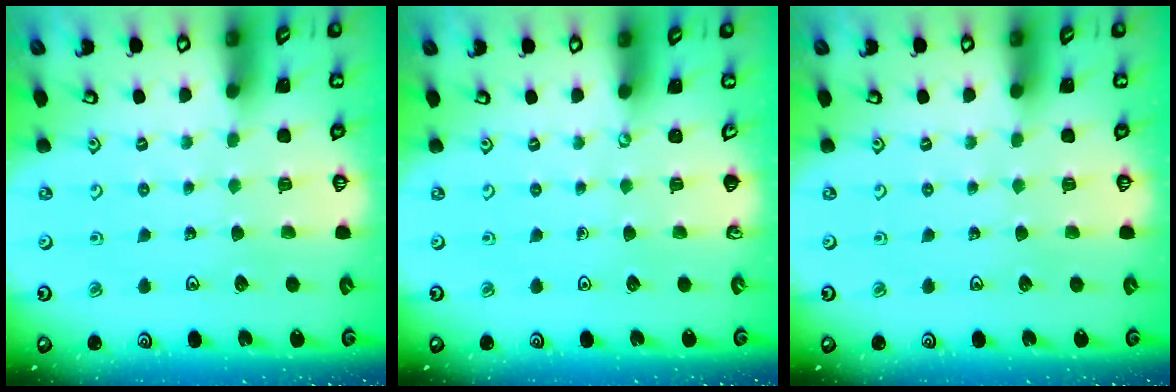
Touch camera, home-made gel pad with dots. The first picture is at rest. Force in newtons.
{"total": 0.0}
{"total": 0.0}